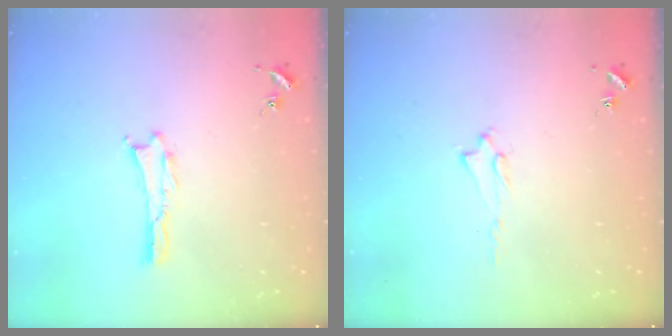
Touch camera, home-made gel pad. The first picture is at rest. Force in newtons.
{"total": 1.6, "press": 1.6, "slide": 0.2}